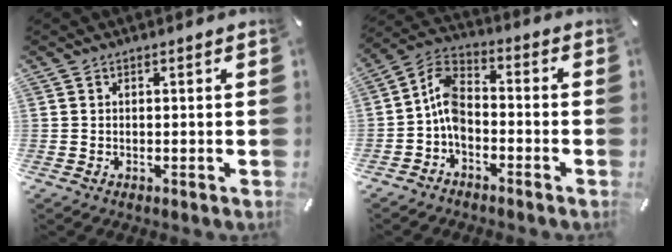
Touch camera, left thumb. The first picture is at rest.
{"total": 8.0, "force": [-3.1, 5.0, 5.4], "torque": [-0.125, 0.007, -0.062]}